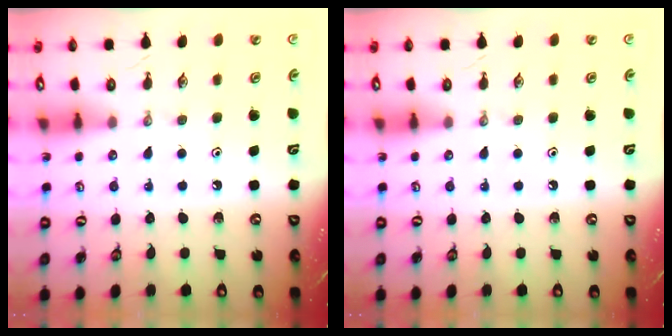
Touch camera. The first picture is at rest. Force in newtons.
{"total": 0.0}